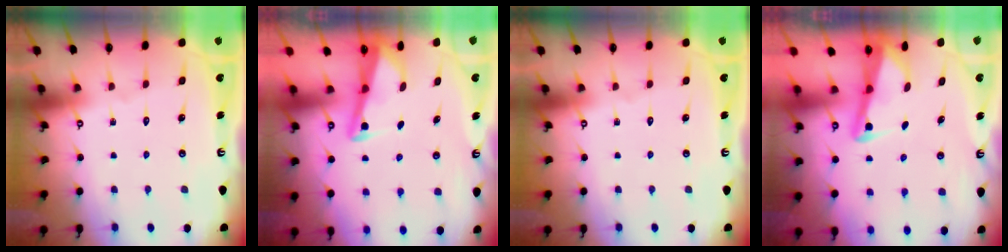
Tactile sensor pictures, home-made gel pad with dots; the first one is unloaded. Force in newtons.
{"total": 2.8, "press": 2.8, "slide": 0.4}
{"total": 0.0}
{"total": 2.9, "press": 2.8, "slide": 0.4}